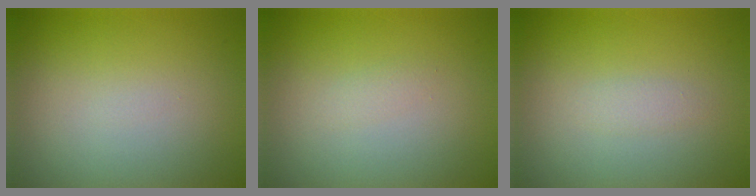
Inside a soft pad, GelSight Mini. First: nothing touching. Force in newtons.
{"total": 0.6, "press": 0.6, "slide": 0.0}
{"total": 0.9, "press": 0.9, "slide": 0.0}